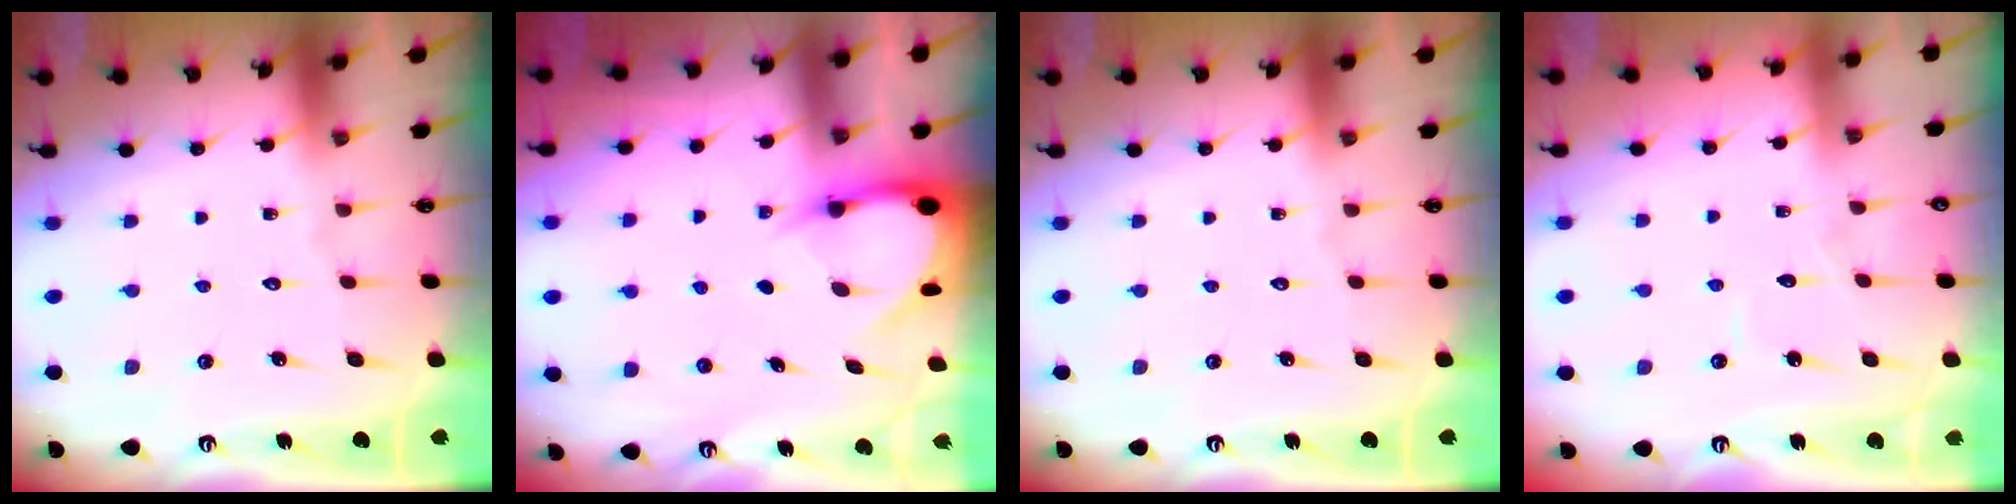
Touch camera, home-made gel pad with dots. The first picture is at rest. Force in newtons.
{"total": 3.9, "press": 3.9, "slide": 0.2}
{"total": 0.0}
{"total": 2.7, "press": 2.7, "slide": 0.3}